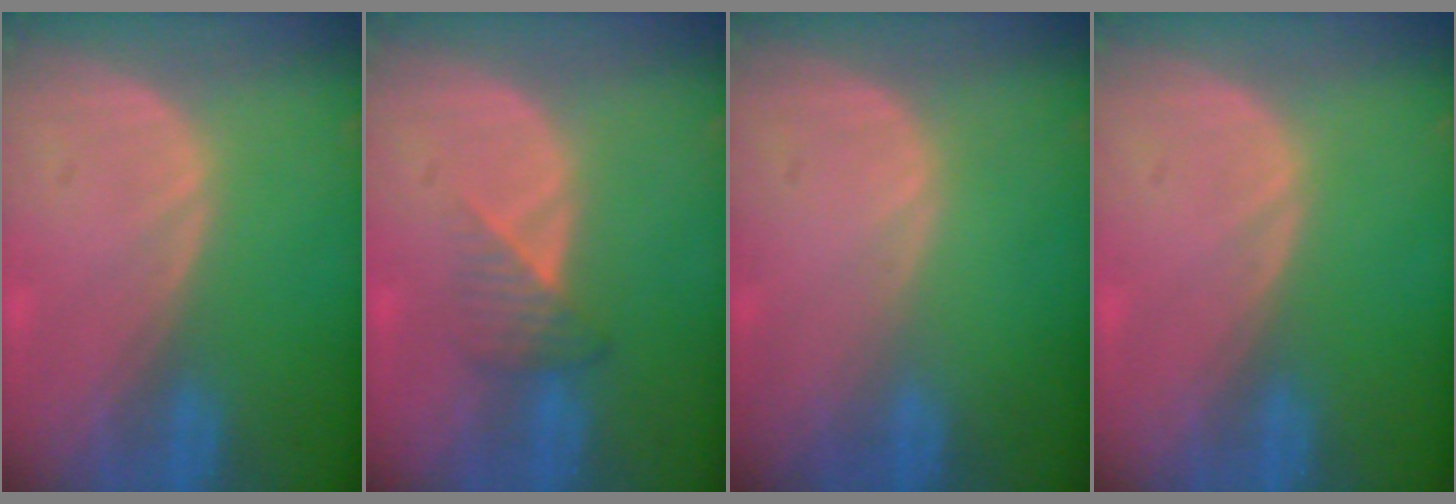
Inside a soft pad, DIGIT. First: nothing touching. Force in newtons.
{"total": 3.4, "press": 3.1, "slide": 1.5}
{"total": 0.0}
{"total": 0.0}